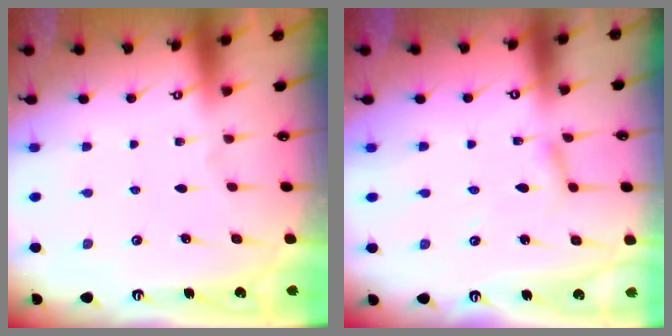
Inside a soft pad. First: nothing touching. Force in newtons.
{"total": 2.2, "press": 2.2, "slide": 0.3}